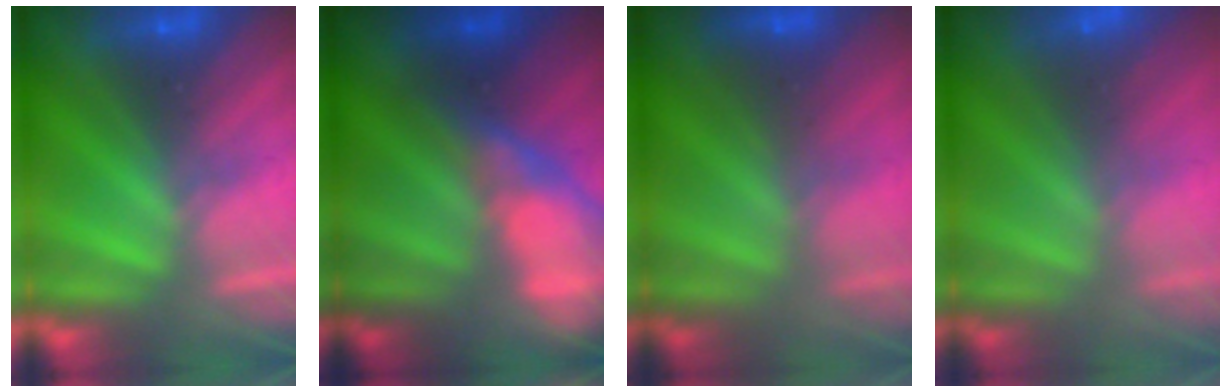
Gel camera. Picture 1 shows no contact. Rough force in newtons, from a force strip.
{"total": 9.1}
{"total": 2.5}
{"total": 3.0}